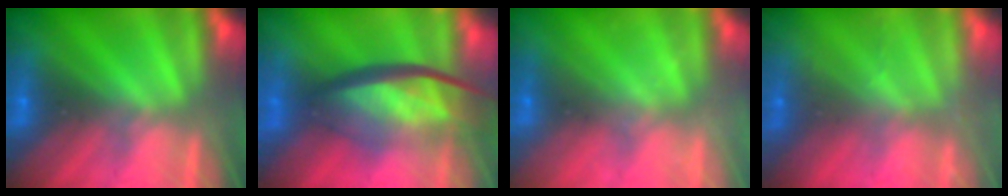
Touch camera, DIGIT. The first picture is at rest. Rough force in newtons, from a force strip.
{"total": 10.6}
{"total": 2.2}
{"total": 2.4}